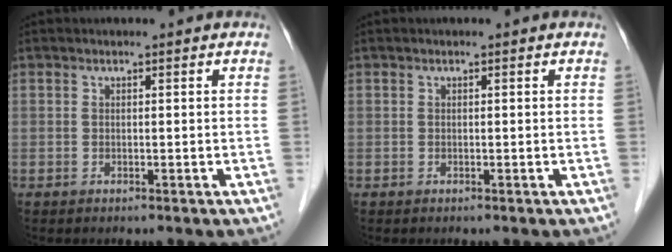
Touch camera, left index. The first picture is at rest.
{"total": 0.0}